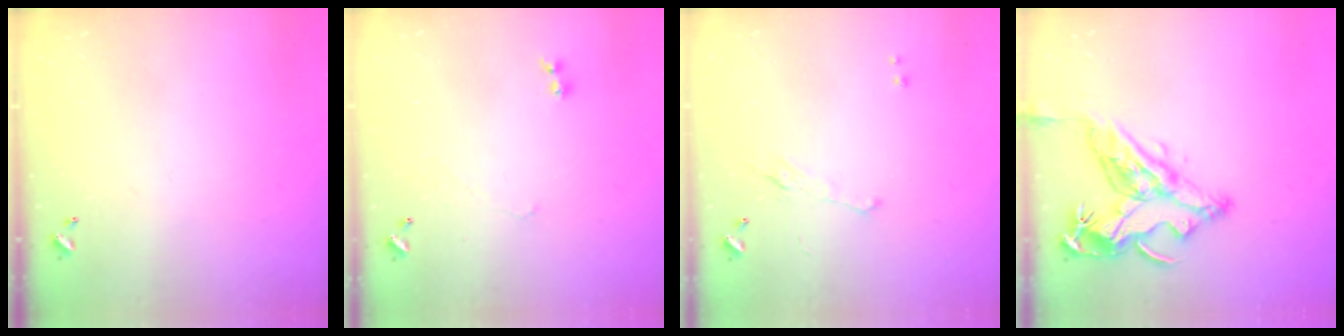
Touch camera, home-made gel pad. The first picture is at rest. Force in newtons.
{"total": 1.5, "press": 1.4, "slide": 0.6}
{"total": 2.3, "press": 2.1, "slide": 0.8}
{"total": 16.2, "press": 16.1, "slide": 2.1}